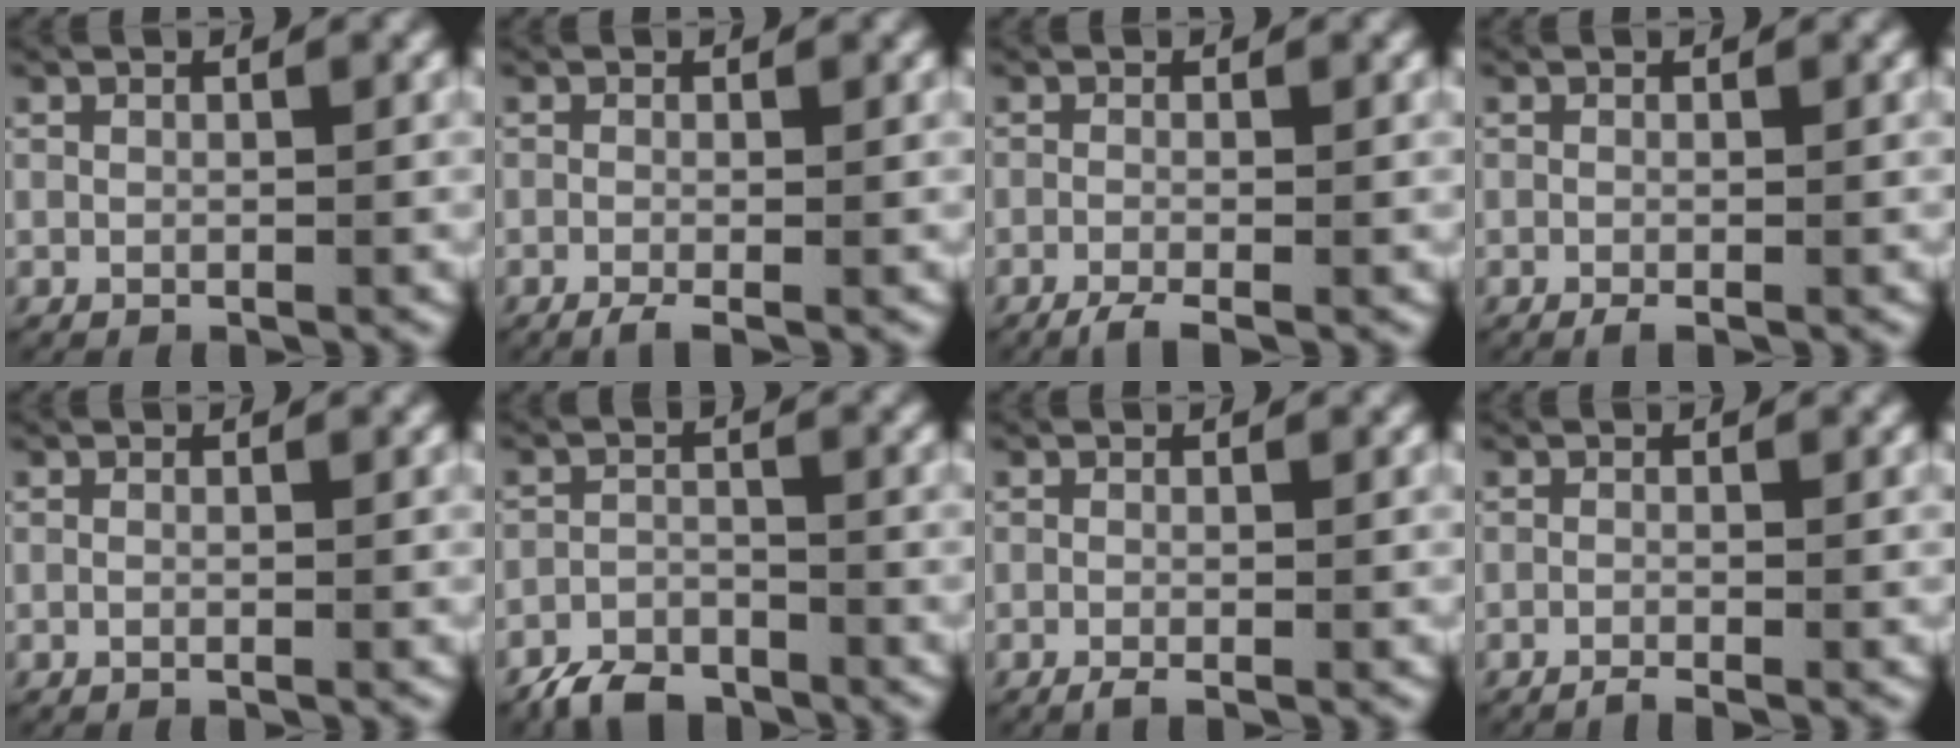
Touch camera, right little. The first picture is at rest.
{"total": 1.8, "force": [-1.3, 0.3, 1.2], "torque": [-0.025, -0.009, -0.019]}
{"total": 2.3, "force": [-1.9, 0.4, 1.2], "torque": [-0.028, -0.011, -0.027]}
{"total": 1.0, "force": [-0.7, 0.2, 0.7], "torque": [-0.014, -0.005, -0.010]}
{"total": 0.0}
{"total": 3.4, "force": [-3.1, 1.3, 0.7], "torque": [-0.011, -0.008, -0.058]}
{"total": 1.1, "force": [-0.8, 0.2, 0.7], "torque": [-0.014, -0.005, -0.013]}
{"total": 1.1, "force": [-1.0, -0.1, 0.5], "torque": [-0.010, -0.006, -0.016]}